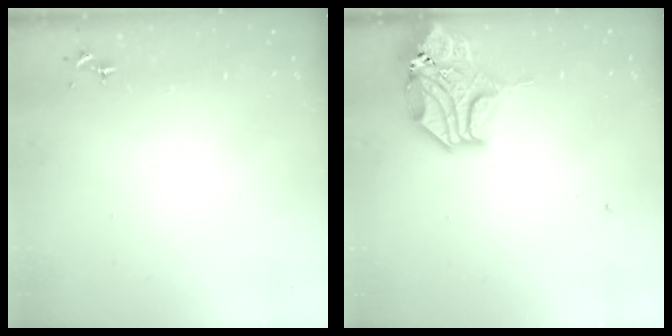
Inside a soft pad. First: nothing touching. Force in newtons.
{"total": 14.3, "press": 14.1, "slide": 2.1}